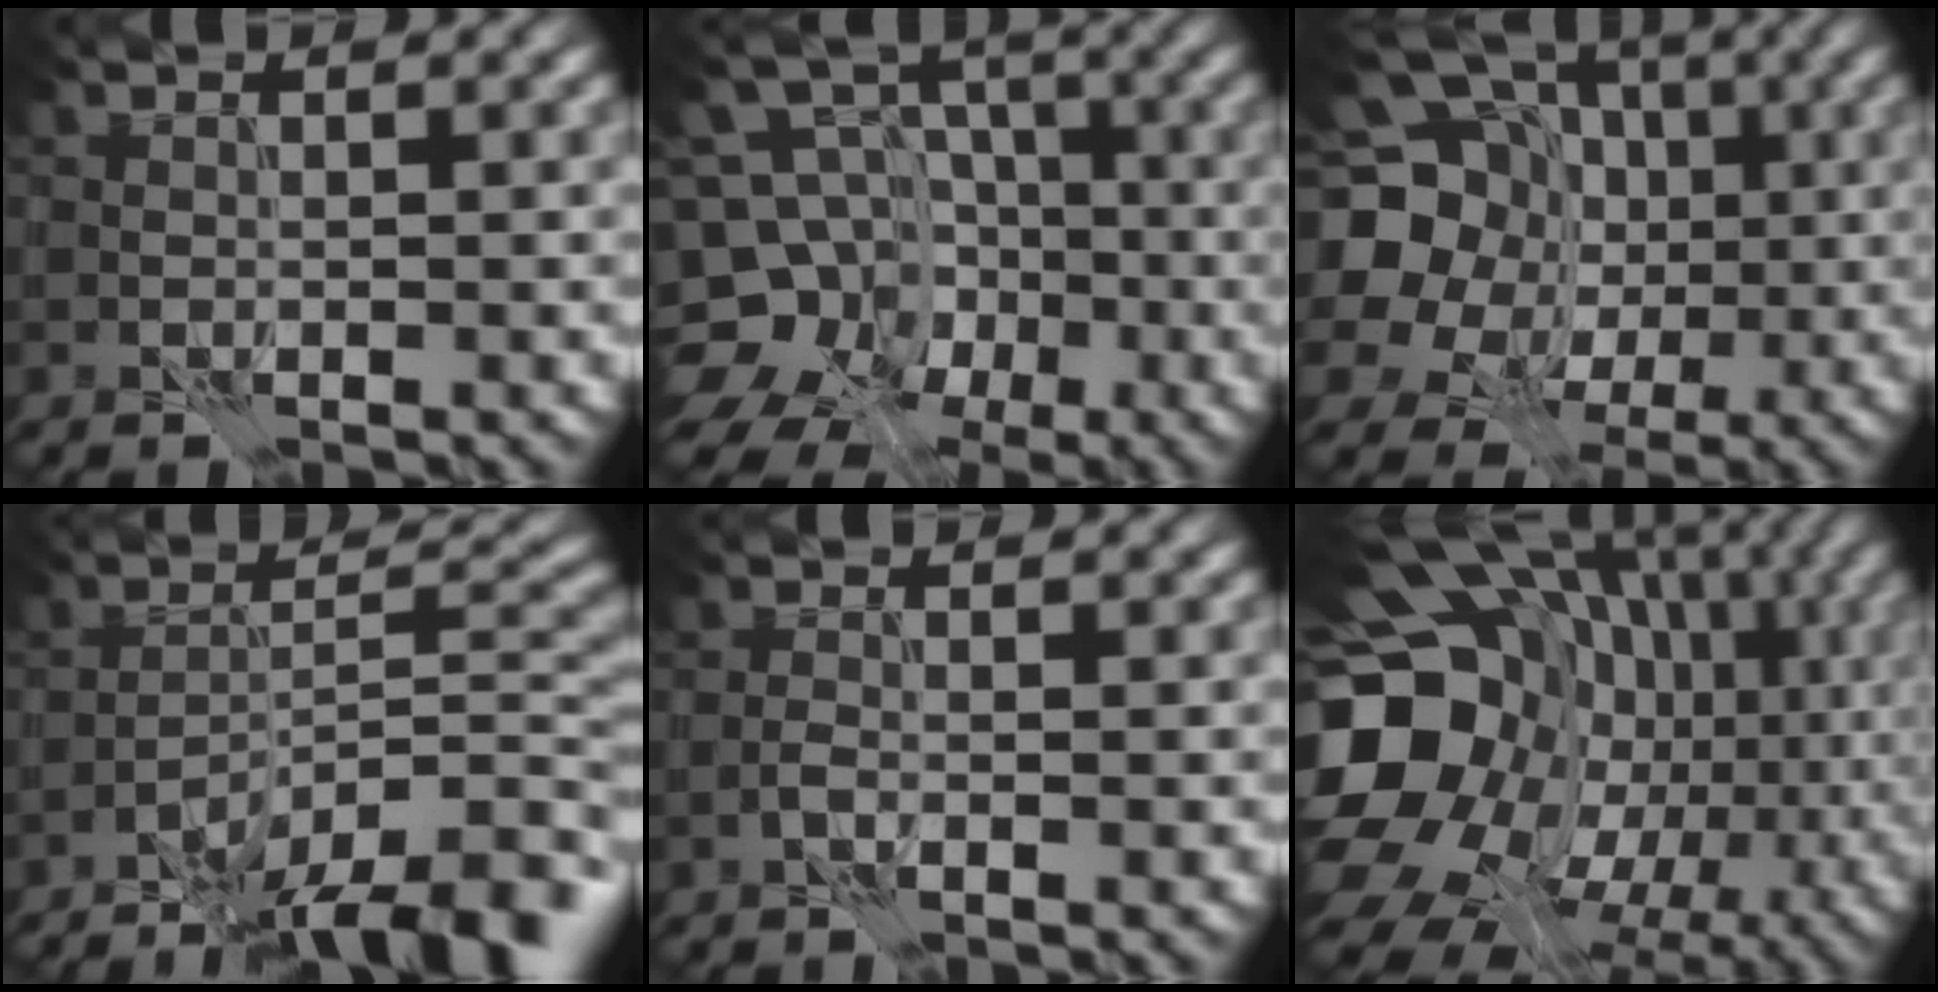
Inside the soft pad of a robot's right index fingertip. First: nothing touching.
{"total": 11.2, "force": [-3.9, 9.3, 5.0], "torque": [-0.085, -0.005, -0.066]}
{"total": 19.5, "force": [1.2, 17.7, 8.1], "torque": [-0.194, 0.012, -0.014]}
{"total": 9.9, "force": [-7.1, 2.2, 6.5], "torque": [-0.083, 0.011, -0.121]}
{"total": 1.0, "force": [-0.8, 0.0, 0.6], "torque": [-0.013, 0.004, -0.020]}
{"total": 19.5, "force": [-0.9, 16.2, 10.8], "torque": [-0.189, -0.011, -0.014]}